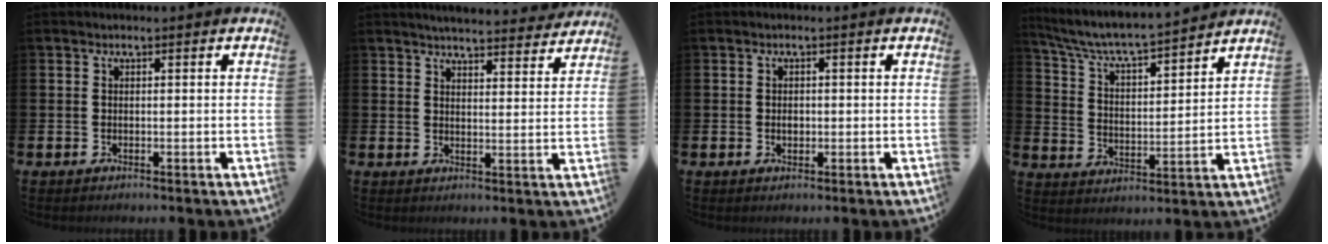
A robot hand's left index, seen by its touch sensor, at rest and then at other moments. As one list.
[{"total": 4.8, "force": [4.8, 0.3, 0.5], "torque": [-0.011, -0.032, 0.084]}, {"total": 1.2, "force": [-0.1, 0.9, 0.8], "torque": [-0.004, 0.002, -0.006]}, {"total": 6.5, "force": [6.2, 0.4, 1.9], "torque": [-0.070, -0.050, 0.103]}]